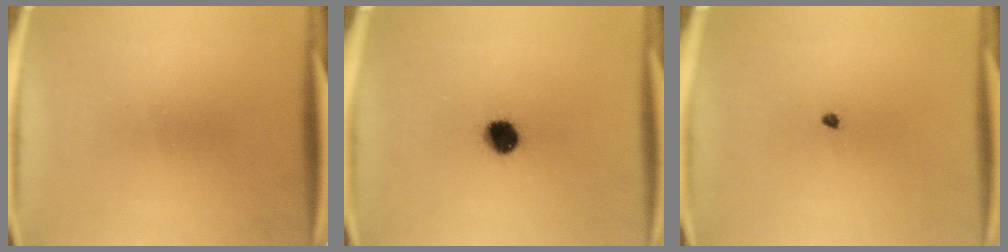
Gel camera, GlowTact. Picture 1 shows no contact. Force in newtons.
{"total": 6.5}
{"total": 0.7}